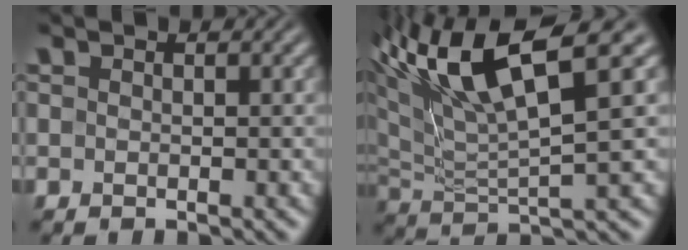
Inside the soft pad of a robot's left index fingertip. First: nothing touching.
{"total": 9.9, "force": [5.9, 1.8, 7.7], "torque": [-0.152, 0.025, 0.108]}